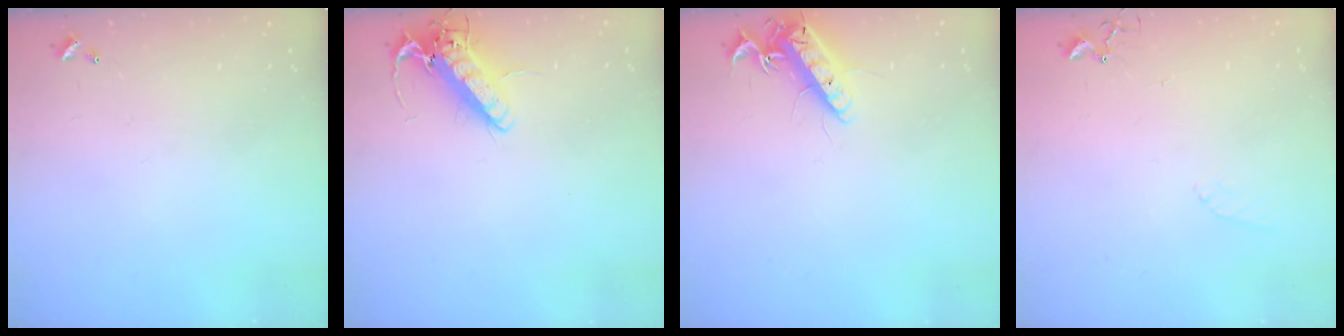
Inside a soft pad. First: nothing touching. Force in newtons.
{"total": 13.5, "press": 13.2, "slide": 2.7}
{"total": 14.2, "press": 14.2, "slide": 1.4}
{"total": 5.0, "press": 4.9, "slide": 0.7}